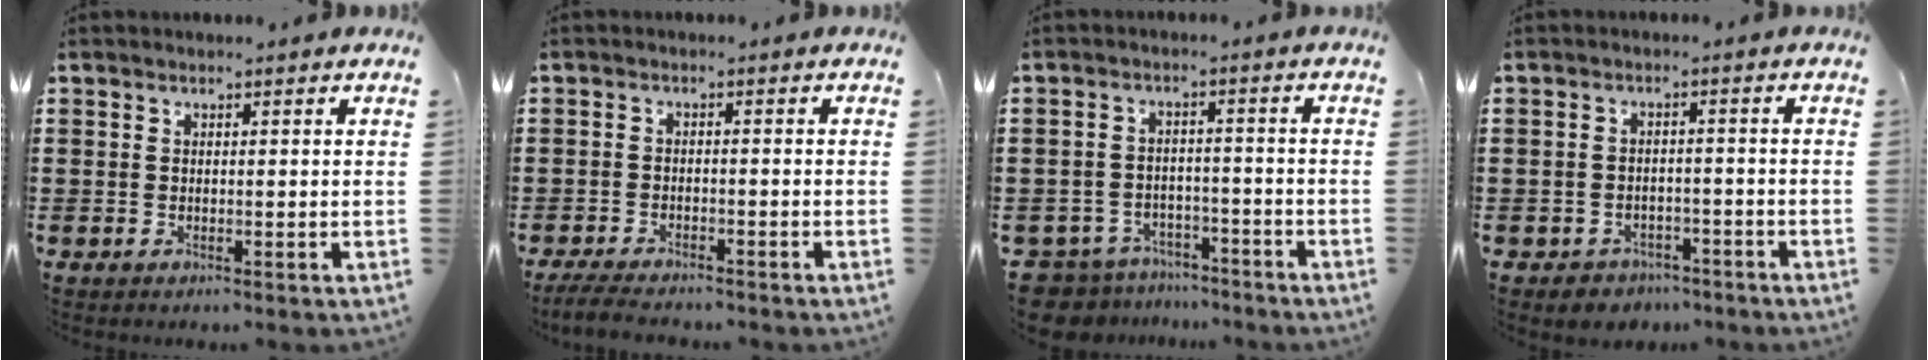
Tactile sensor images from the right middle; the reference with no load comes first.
{"total": 3.4, "force": [-3.2, 0.5, 0.9], "torque": [-0.025, -0.004, -0.067]}
{"total": 5.1, "force": [-5.0, 1.1, 0.2], "torque": [-0.030, 0.001, -0.110]}
{"total": 2.7, "force": [-2.5, 0.8, -0.2], "torque": [-0.006, 0.000, -0.055]}